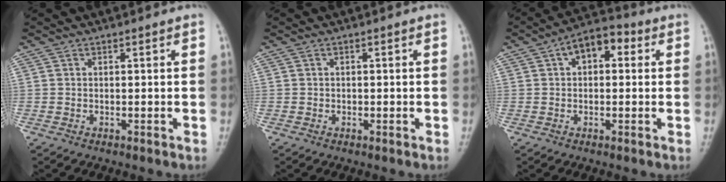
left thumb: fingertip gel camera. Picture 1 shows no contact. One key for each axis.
{"total": 0.5, "fx": -0.2, "fy": 0.5, "fz": 0.1, "tx": 0.003, "ty": 0.003, "tz": -0.005}
{"total": 7.7, "fx": 2.0, "fy": 4.7, "fz": 5.8, "tx": -0.063, "ty": 0.025, "tz": 0.019}